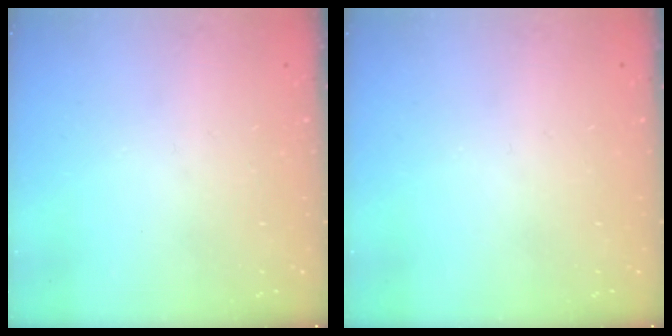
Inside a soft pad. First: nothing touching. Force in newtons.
{"total": 0.0}